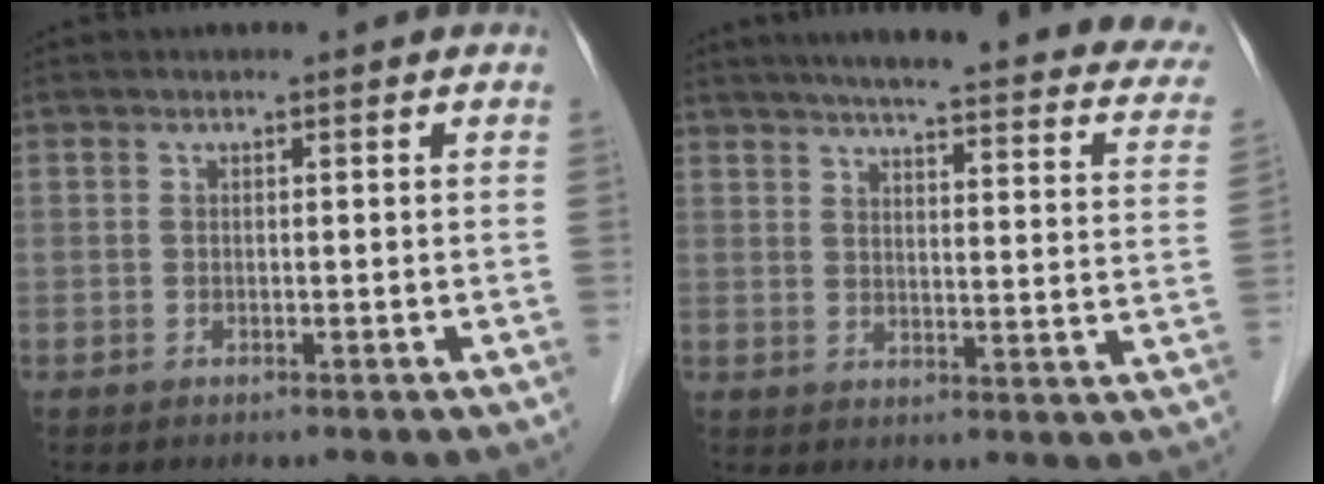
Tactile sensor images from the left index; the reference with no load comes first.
{"total": 26.1, "force": [22.0, 3.4, 13.7], "torque": [-0.178, -0.019, 0.249]}